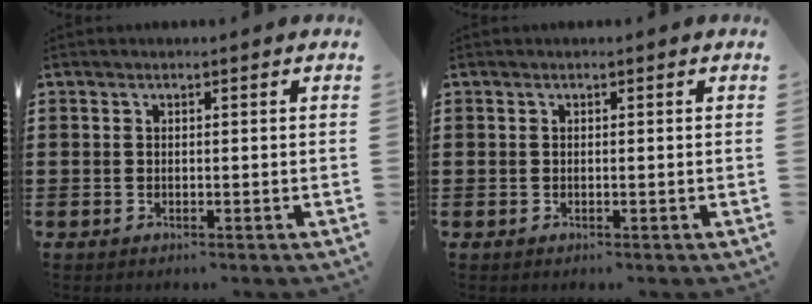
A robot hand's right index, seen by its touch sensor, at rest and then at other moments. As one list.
[{"total": 0.0}]